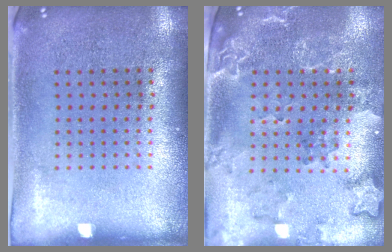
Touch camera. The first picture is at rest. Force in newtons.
{"total": 2.1, "press": 2.0, "slide": 0.8}